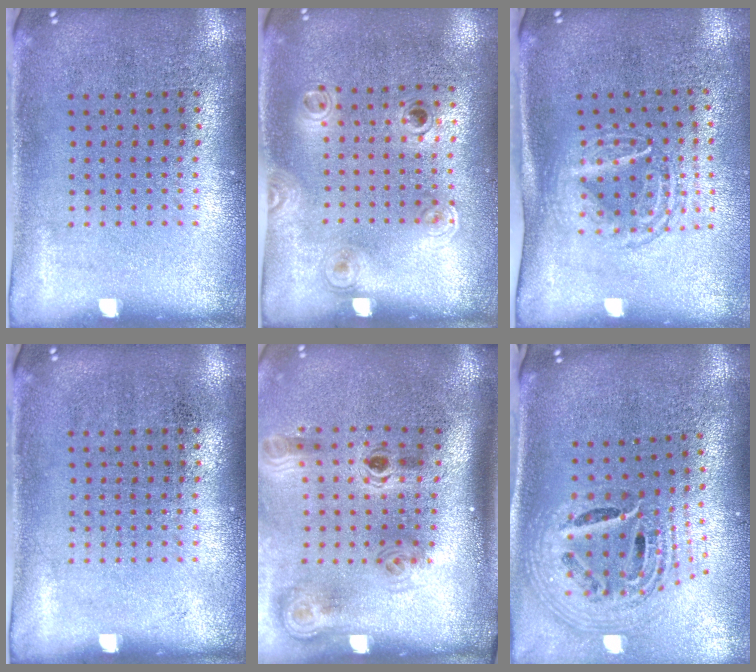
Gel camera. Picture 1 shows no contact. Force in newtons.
{"total": 1.1, "press": 0.8, "slide": 0.7}
{"total": 1.6, "press": 1.3, "slide": 0.9}
{"total": 0.0}
{"total": 2.1, "press": 1.4, "slide": 1.5}
{"total": 2.3, "press": 1.7, "slide": 1.7}